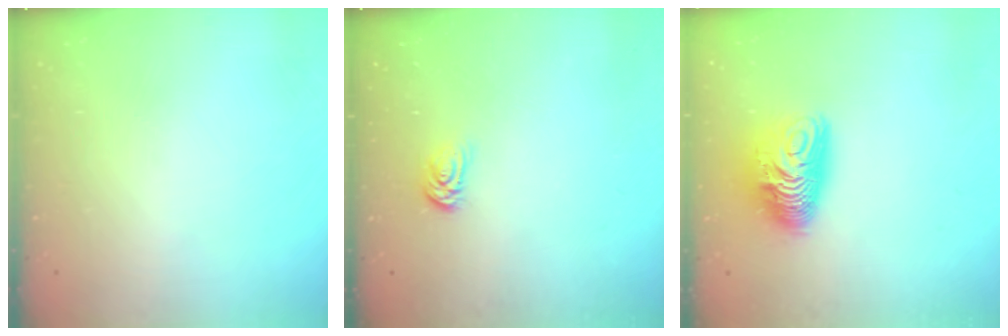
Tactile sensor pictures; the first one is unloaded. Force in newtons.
{"total": 3.3, "press": 3.2, "slide": 0.5}
{"total": 10.2, "press": 10.2, "slide": 0.7}